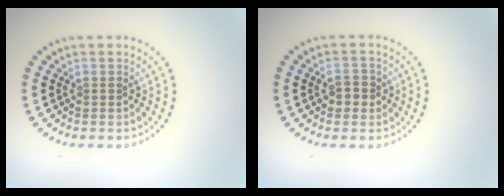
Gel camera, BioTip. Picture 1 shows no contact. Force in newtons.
{"total": 1.9, "press": 1.8, "slide": 0.4}